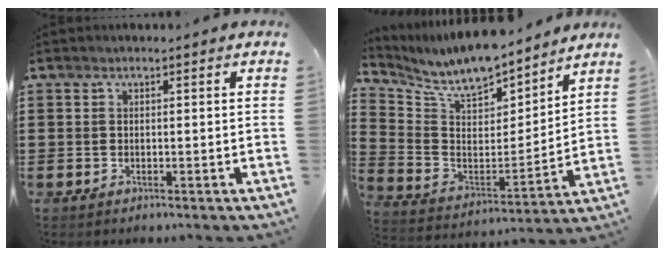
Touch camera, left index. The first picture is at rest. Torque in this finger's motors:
{"motor_torque": [0.39, 0.31, 0.70, 0.19]}